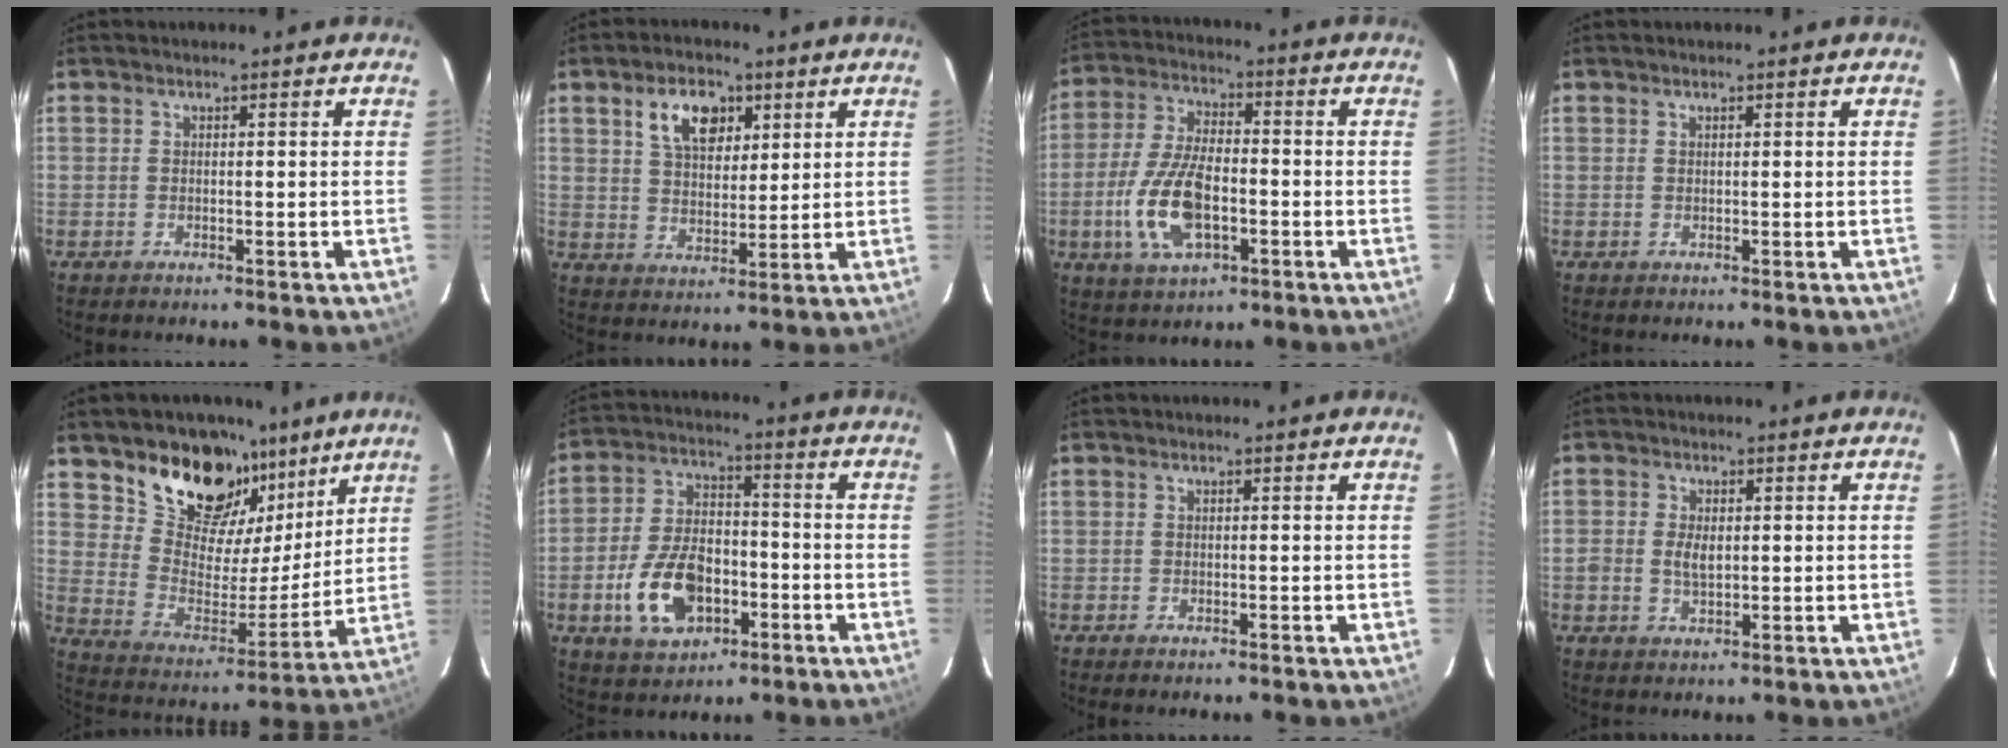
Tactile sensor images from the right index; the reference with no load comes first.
{"total": 8.6, "force": [4.2, 5.0, 5.6], "torque": [-0.099, 0.015, 0.077]}
{"total": 13.2, "force": [-3.7, 6.1, 11.1], "torque": [-0.237, -0.002, -0.066]}
{"total": 0.0}
{"total": 18.9, "force": [12.9, 11.1, 8.2], "torque": [-0.157, 0.009, 0.240]}
{"total": 13.7, "force": [-5.0, 8.2, 9.7], "torque": [-0.203, 0.009, -0.076]}
{"total": 0.6, "force": [-0.5, 0.3, 0.4], "torque": [-0.007, -0.002, -0.008]}
{"total": 3.4, "force": [0.0, 2.1, 2.6], "torque": [-0.052, 0.001, -0.001]}